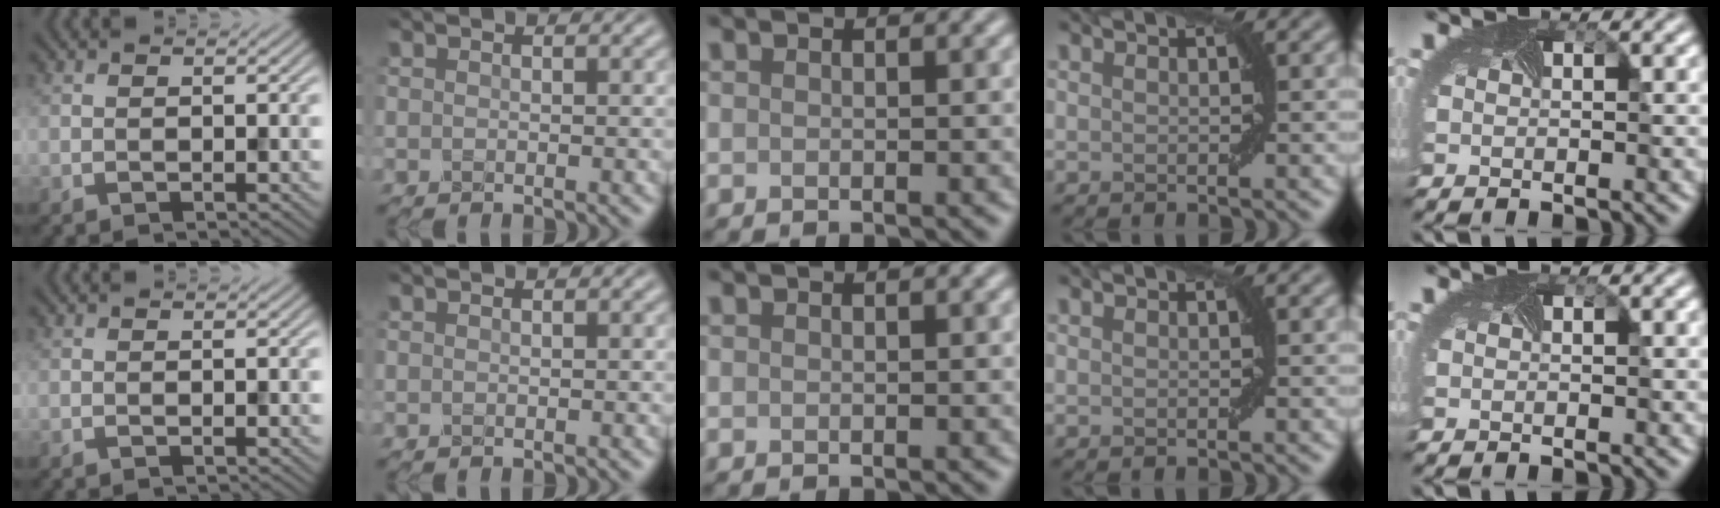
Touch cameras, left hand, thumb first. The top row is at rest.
{}